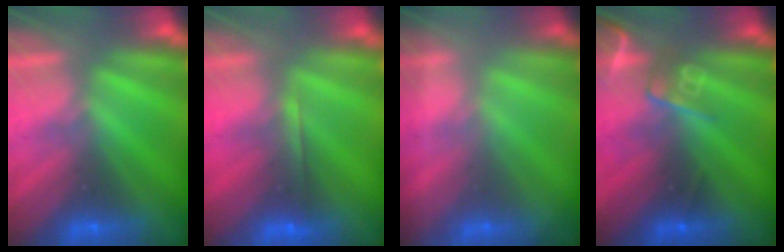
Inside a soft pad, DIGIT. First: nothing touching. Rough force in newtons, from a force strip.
{"total": 1.8}
{"total": 1.8}
{"total": 2.6}